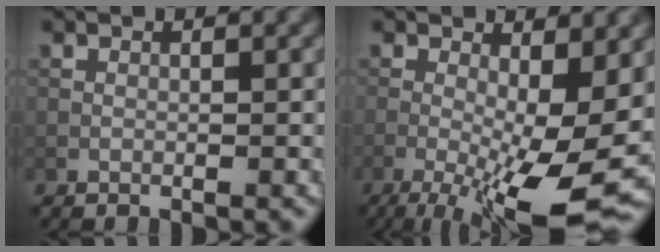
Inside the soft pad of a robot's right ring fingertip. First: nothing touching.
{"total": 12.8, "force": [-3.8, 3.8, 11.6], "torque": [-0.187, -0.009, -0.057]}